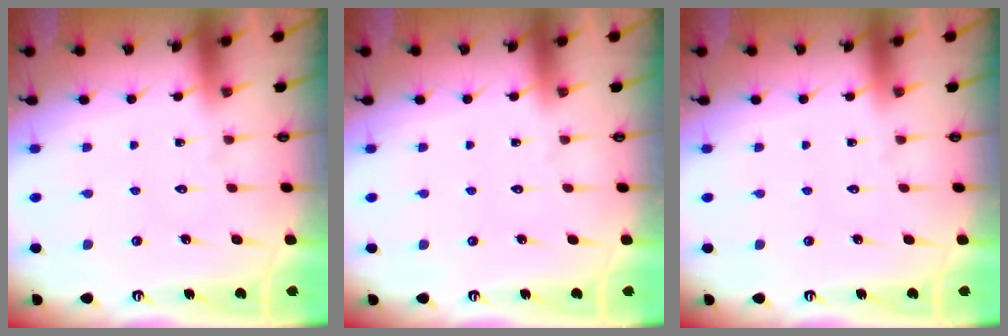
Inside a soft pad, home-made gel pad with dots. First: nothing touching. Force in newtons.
{"total": 0.0}
{"total": 0.0}